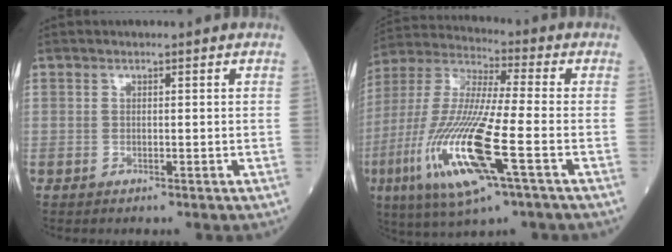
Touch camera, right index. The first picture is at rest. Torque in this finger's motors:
{"motor_torque": [1.94, -0.20, 1.06, 0.21]}